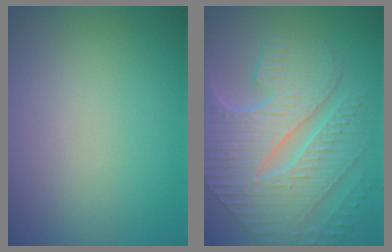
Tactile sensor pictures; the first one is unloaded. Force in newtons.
{"total": 10.0, "press": 7.1, "slide": 7.0}